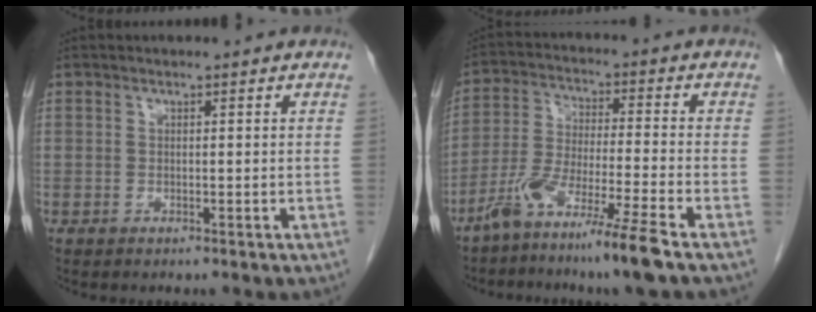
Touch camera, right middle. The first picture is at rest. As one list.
[{"total": 10.6, "force": [-7.4, -1.1, 7.5], "torque": [-0.147, -0.031, -0.142]}]